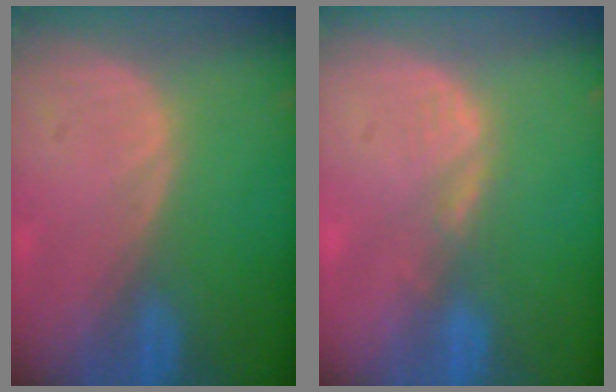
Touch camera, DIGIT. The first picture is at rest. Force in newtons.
{"total": 1.6, "press": 1.6, "slide": 0.2}